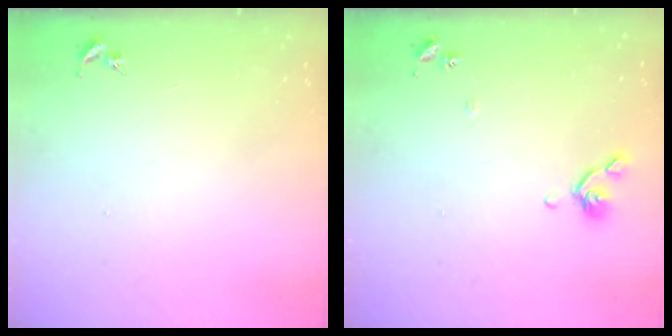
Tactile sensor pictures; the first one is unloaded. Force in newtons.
{"total": 6.7, "press": 6.6, "slide": 1.0}